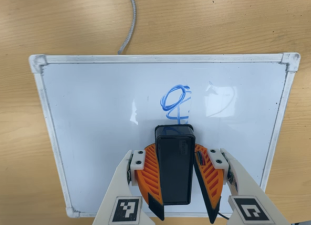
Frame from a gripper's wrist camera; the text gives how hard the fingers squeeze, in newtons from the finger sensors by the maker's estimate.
{"total": 10.2, "left": 9.8, "right": 10.6}